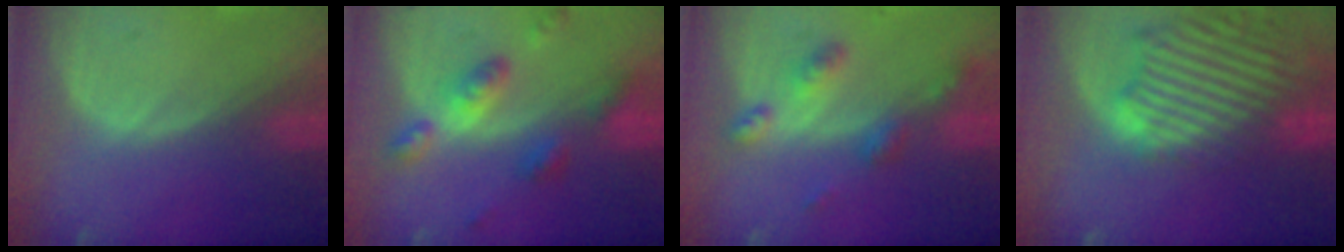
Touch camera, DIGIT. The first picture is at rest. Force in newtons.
{"total": 7.2, "press": 7.2, "slide": 0.6}
{"total": 6.0, "press": 5.2, "slide": 3.0}
{"total": 13.8, "press": 11.8, "slide": 7.2}